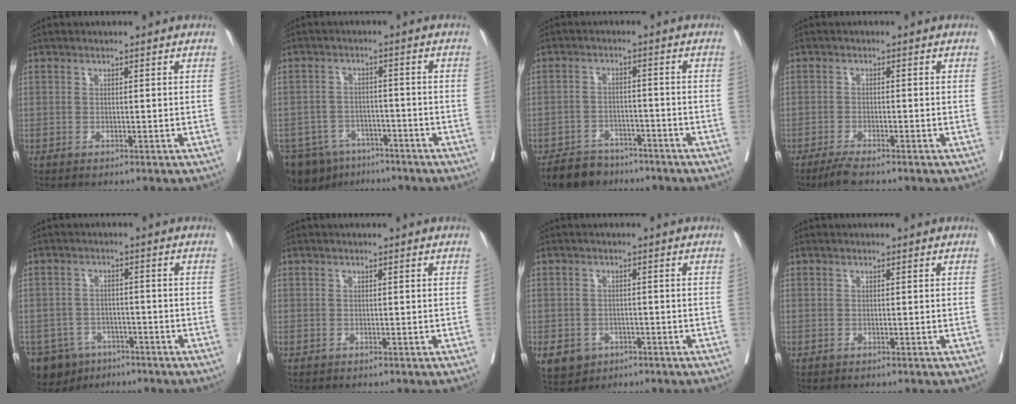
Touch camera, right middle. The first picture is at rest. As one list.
[{"total": 10.9, "force": [-8.1, 6.6, 3.1], "torque": [-0.071, 0.002, -0.114]}, {"total": 6.9, "force": [-5.8, 3.5, 1.4], "torque": [-0.024, -0.004, -0.097]}, {"total": 2.9, "force": [-2.4, 0.2, 1.6], "torque": [-0.036, -0.008, -0.046]}, {"total": 8.9, "force": [-6.2, 6.1, 2.1], "torque": [-0.045, 0.000, -0.089]}, {"total": 0.0}, {"total": 10.6, "force": [-4.6, 8.9, 3.7], "torque": [-0.101, -0.004, -0.059]}, {"total": 0.0}]